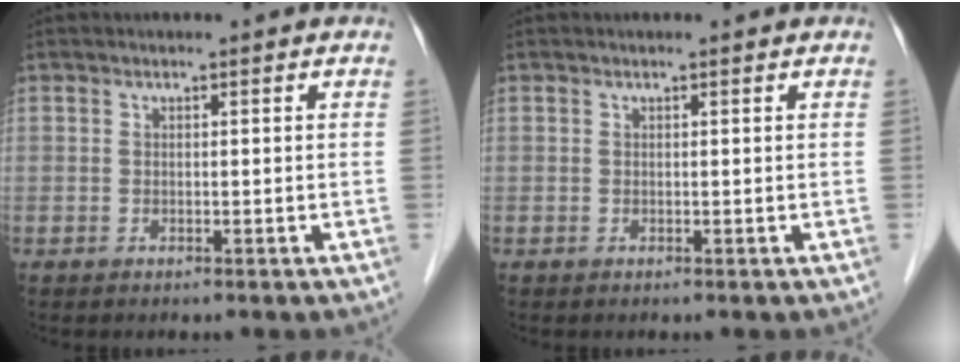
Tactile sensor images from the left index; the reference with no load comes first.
{"total": 0.0}